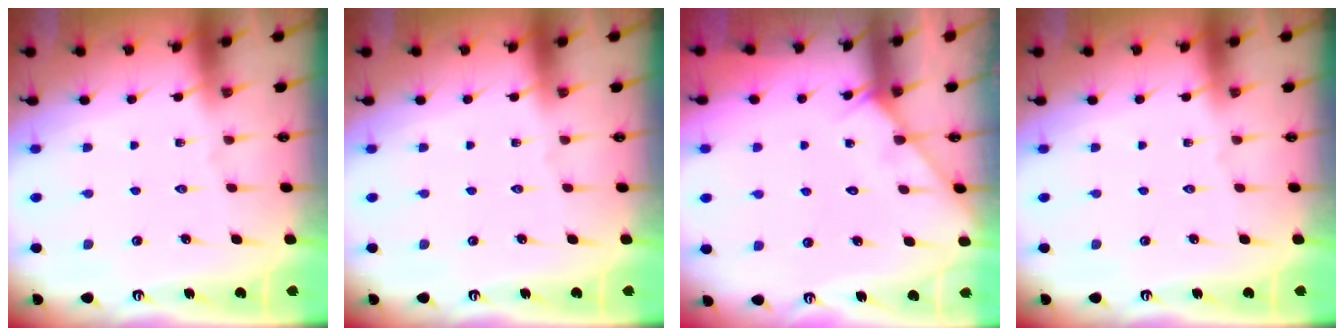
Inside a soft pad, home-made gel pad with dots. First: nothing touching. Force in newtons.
{"total": 0.0}
{"total": 3.8, "press": 3.8, "slide": 0.4}
{"total": 0.0}